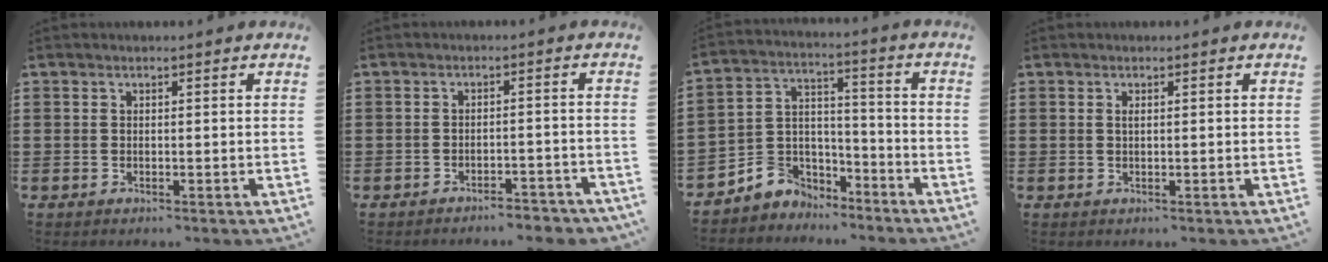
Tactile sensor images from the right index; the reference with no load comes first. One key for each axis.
{"total": 3.0, "fx": -2.9, "fy": 0.0, "fz": 0.5, "tx": -0.013, "ty": -0.001, "tz": -0.061}
{"total": 4.8, "fx": -3.5, "fy": 3.2, "fz": -0.6, "tx": -0.010, "ty": 0.004, "tz": -0.073}
{"total": 0.6, "fx": 0.1, "fy": 0.2, "fz": 0.6, "tx": -0.013, "ty": 0.000, "tz": 0.003}